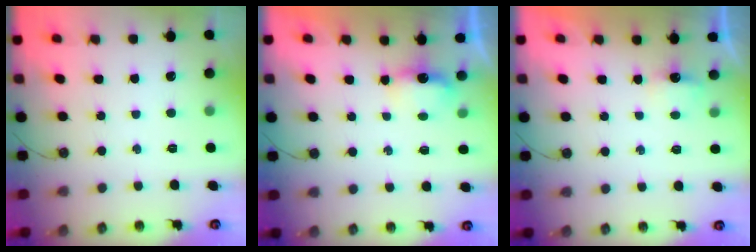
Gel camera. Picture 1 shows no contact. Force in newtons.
{"total": 3.5, "press": 3.3, "slide": 1.0}
{"total": 2.6, "press": 2.6, "slide": 0.4}